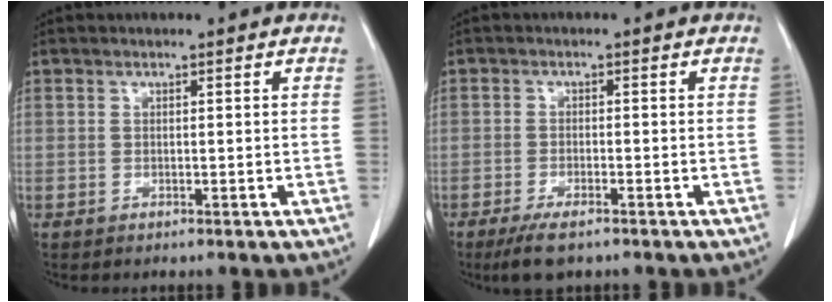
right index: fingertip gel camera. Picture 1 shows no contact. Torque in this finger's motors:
{"motor_torque": [0.48, -0.37, 0.19, 0.07]}